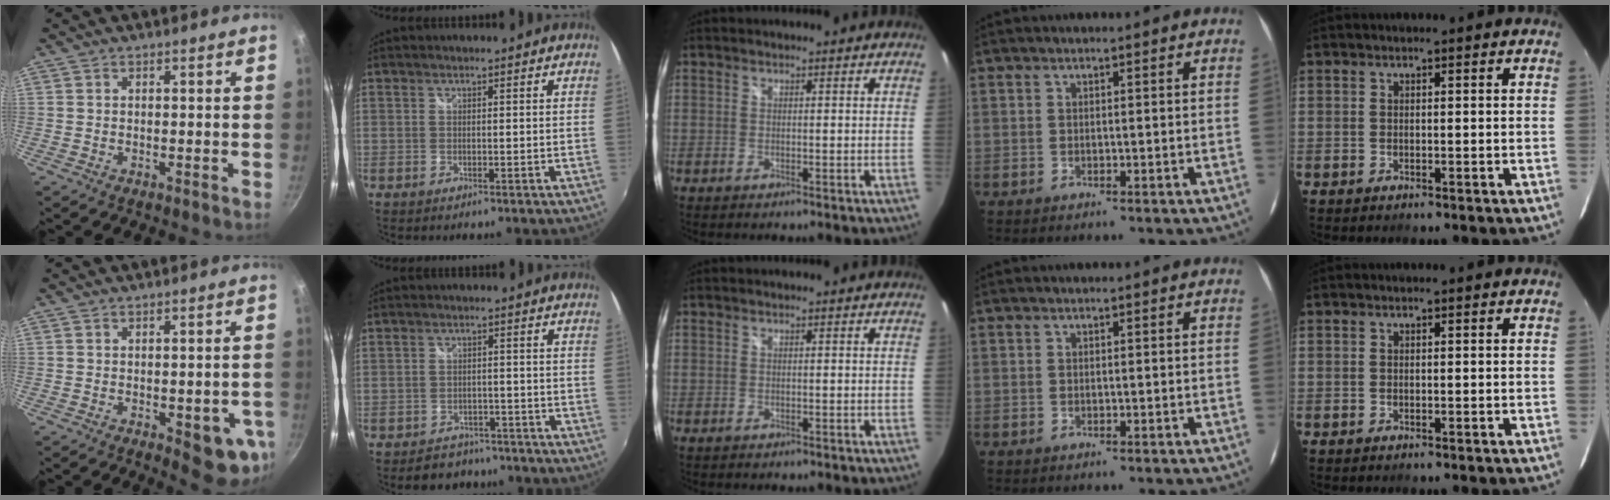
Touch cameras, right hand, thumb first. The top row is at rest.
{"thumb": {"total": 9.3, "force": [-2.5, 3.8, 8.1], "torque": [-0.061, 0.003, -0.026]}, "index": {"total": 6.7, "force": [-5.4, 4.0, 0.8], "torque": [-0.025, 0.022, -0.072]}}